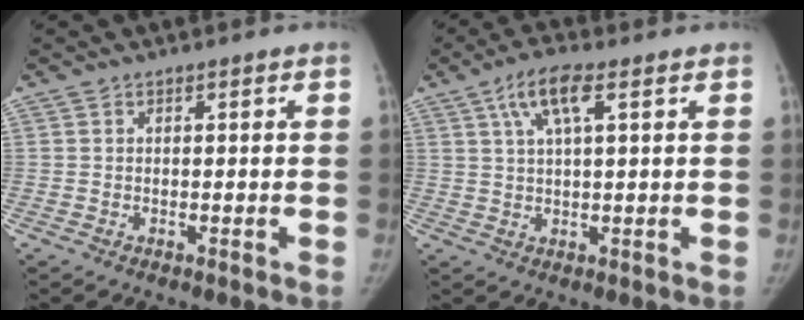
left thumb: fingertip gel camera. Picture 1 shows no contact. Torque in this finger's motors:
{"motor_torque": [0.24, 0.19, 0.83, -0.26, 0.22]}